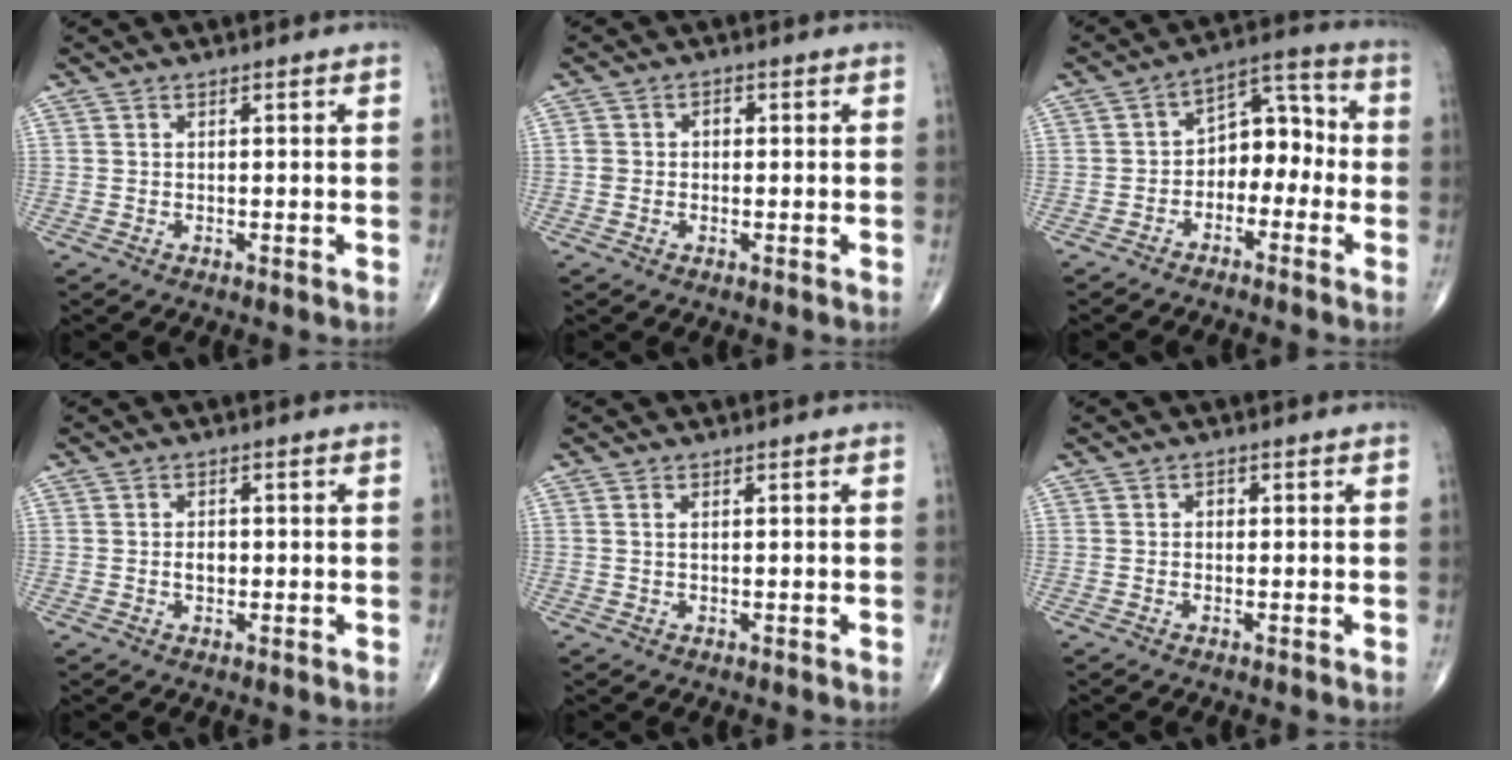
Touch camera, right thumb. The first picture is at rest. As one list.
[{"total": 2.3, "force": [-0.1, 2.0, 1.1], "torque": [-0.010, 0.010, -0.003]}, {"total": 9.1, "force": [-2.3, 6.2, 6.3], "torque": [-0.053, 0.048, -0.053]}, {"total": 1.8, "force": [-0.2, 1.2, 1.3], "torque": [-0.018, 0.002, -0.004]}, {"total": 0.5, "force": [0.2, 0.2, 0.5], "torque": [-0.010, 0.004, 0.004]}, {"total": 0.7, "force": [0.0, 0.6, 0.4], "torque": [-0.001, 0.003, -0.005]}]